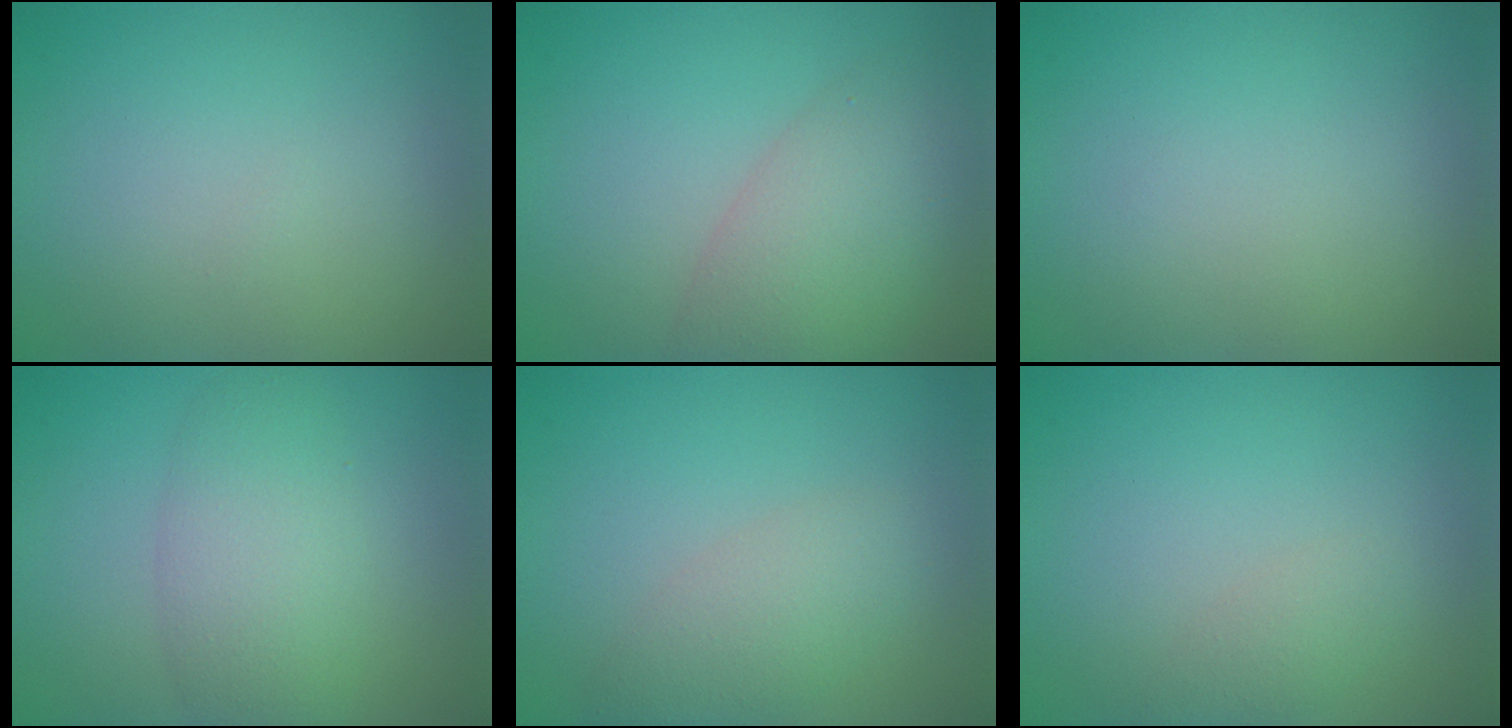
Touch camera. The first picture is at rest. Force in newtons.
{"total": 5.8, "press": 5.8, "slide": 0.4}
{"total": 0.0}
{"total": 5.0, "press": 5.0, "slide": 0.1}
{"total": 2.9, "press": 2.9, "slide": 0.2}
{"total": 1.4, "press": 1.4, "slide": 0.1}